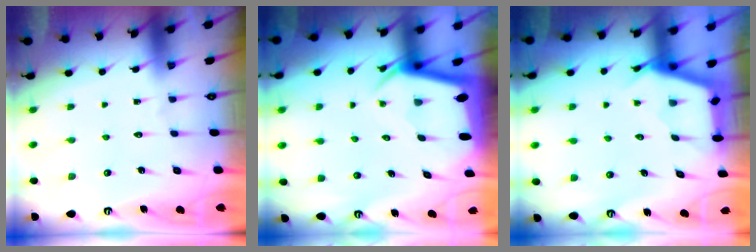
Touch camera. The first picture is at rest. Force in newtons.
{"total": 4.0, "press": 4.0, "slide": 0.3}
{"total": 3.0, "press": 3.0, "slide": 0.3}